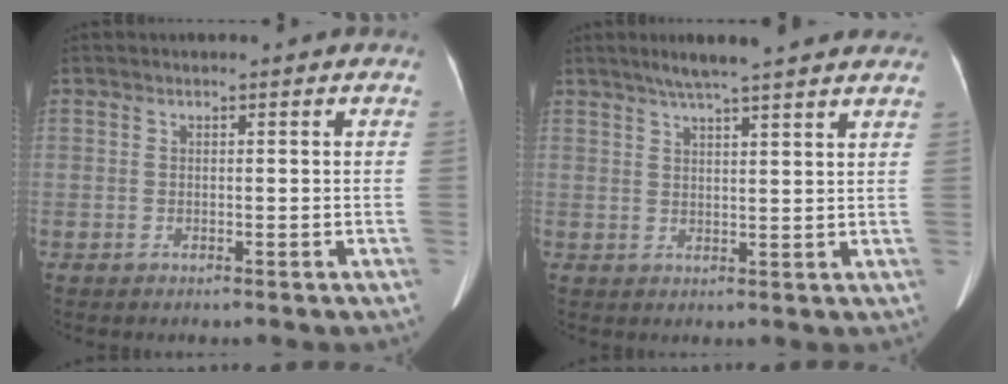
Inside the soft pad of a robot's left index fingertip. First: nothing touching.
{"total": 11.8, "force": [9.5, 0.3, 7.0], "torque": [-0.106, 0.034, 0.119]}